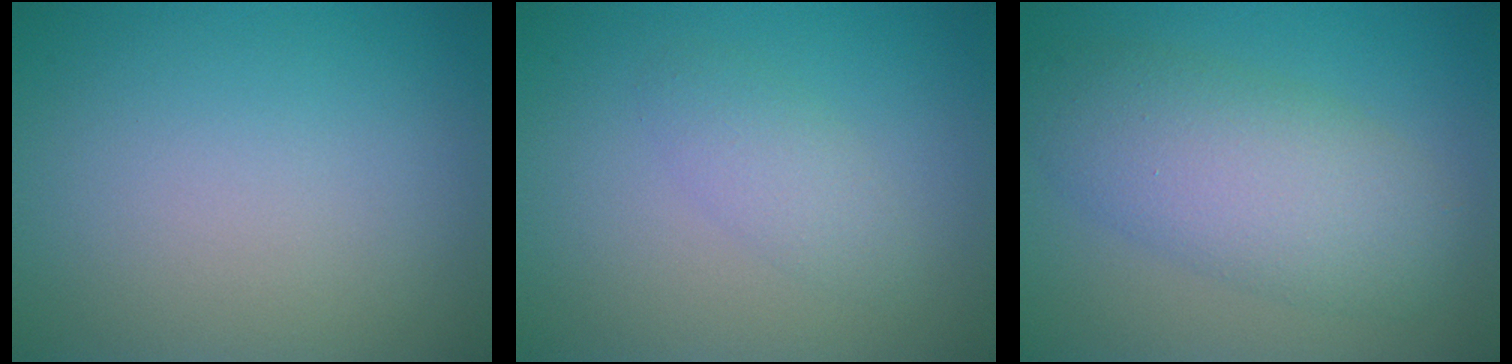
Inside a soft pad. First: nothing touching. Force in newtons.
{"total": 1.9, "press": 1.9, "slide": 0.2}
{"total": 6.4, "press": 6.4, "slide": 0.3}